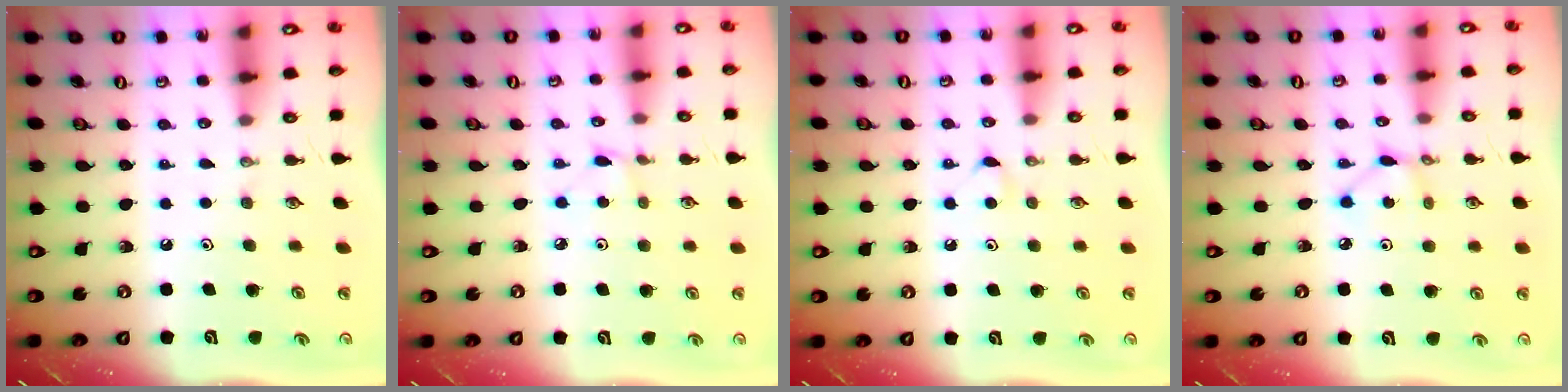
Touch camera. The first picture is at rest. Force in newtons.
{"total": 2.1, "press": 2.1, "slide": 0.2}
{"total": 3.7, "press": 3.6, "slide": 0.6}
{"total": 2.7, "press": 2.7, "slide": 0.1}